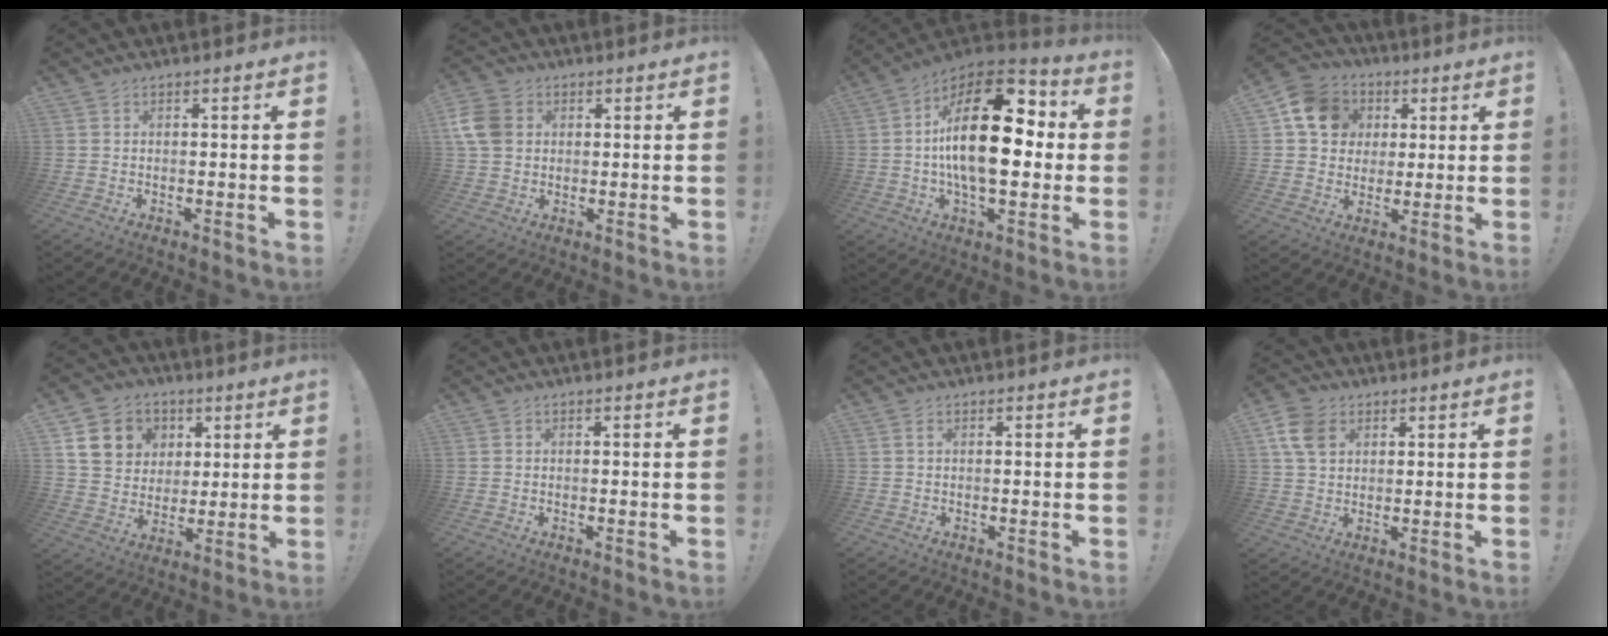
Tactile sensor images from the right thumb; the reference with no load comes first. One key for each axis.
{"total": 9.0, "fx": 1.9, "fy": 7.2, "fz": 5.1, "tx": -0.103, "ty": 0.006, "tz": 0.040}
{"total": 25.1, "fx": 1.3, "fy": 12.2, "fz": 21.9, "tx": -0.369, "ty": 0.001, "tz": 0.014}
{"total": 13.5, "fx": 4.0, "fy": 11.5, "fz": 5.8, "tx": -0.081, "ty": -0.002, "tz": 0.084}
{"total": 13.1, "fx": 4.7, "fy": 11.3, "fz": 4.6, "tx": -0.059, "ty": -0.015, "tz": 0.100}
{"total": 0.0}
{"total": 0.9, "fx": 0.2, "fy": -0.1, "fz": 0.8, "tx": -0.018, "ty": 0.001, "tz": 0.003}
{"total": 9.3, "fx": 3.7, "fy": 6.8, "fz": 5.2, "tx": -0.096, "ty": 0.003, "tz": 0.075}